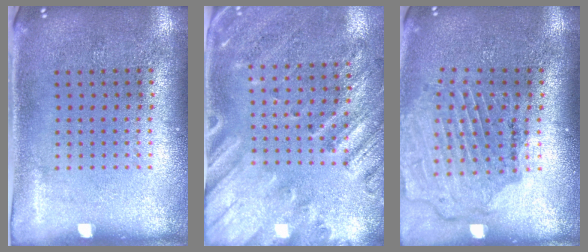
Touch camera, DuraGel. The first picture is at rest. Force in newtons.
{"total": 2.4, "press": 1.9, "slide": 1.5}
{"total": 1.6, "press": 1.6, "slide": 0.0}